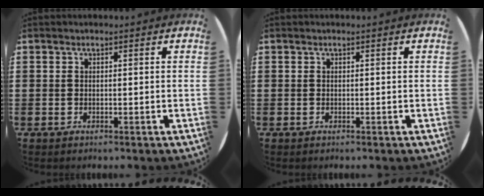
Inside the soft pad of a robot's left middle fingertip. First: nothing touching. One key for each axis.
{"total": 0.0}